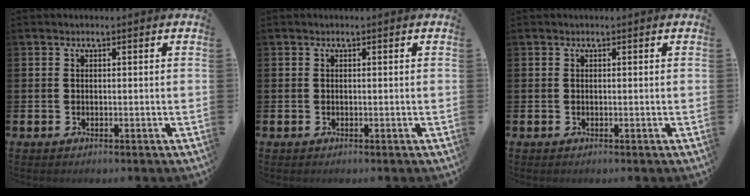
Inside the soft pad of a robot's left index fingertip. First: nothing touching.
{"total": 0.0}
{"total": 0.0}